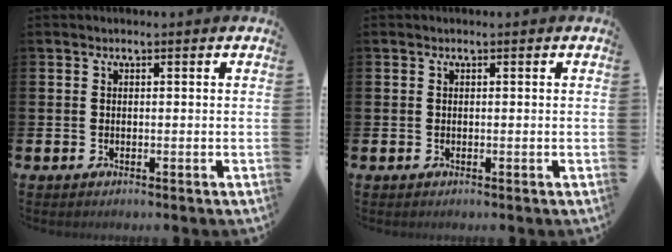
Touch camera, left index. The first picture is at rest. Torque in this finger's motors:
{"motor_torque": [0.00, 0.00, -0.02, 0.00]}